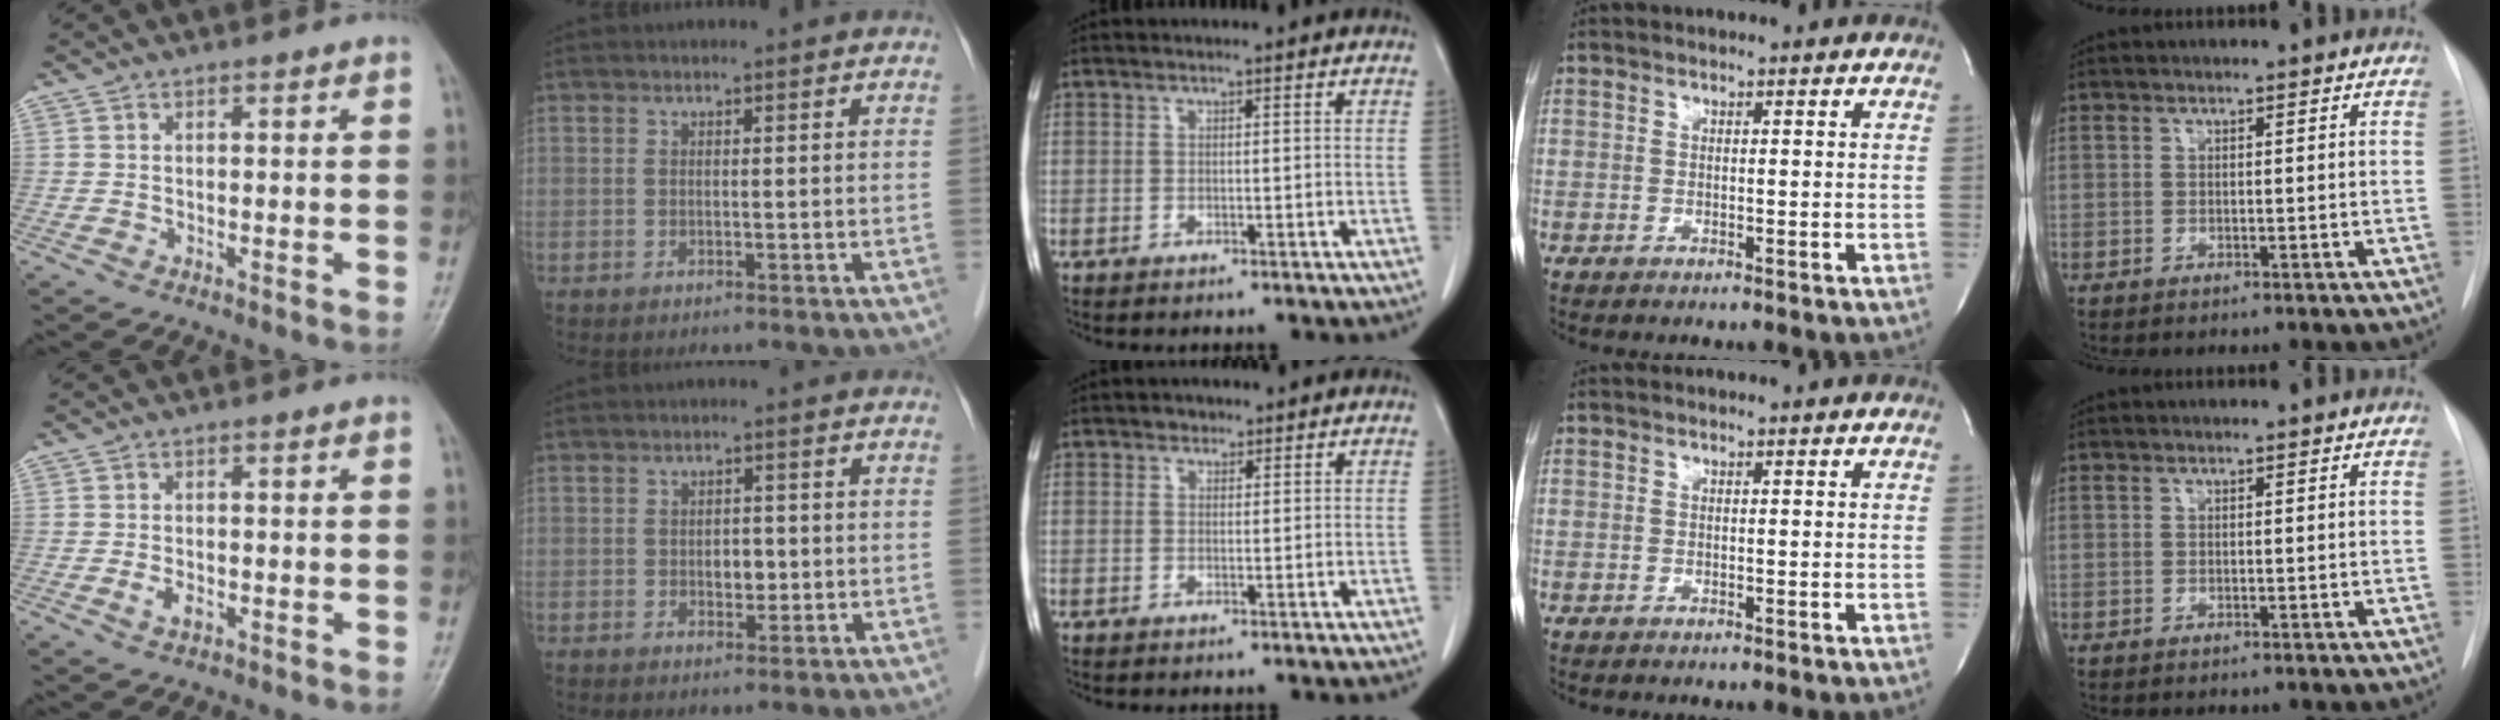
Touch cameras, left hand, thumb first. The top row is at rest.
{"thumb": {"total": 2.2, "force": [-0.7, 1.2, 1.7], "torque": [-0.032, 0.004, -0.012]}, "index": {"total": 2.3, "force": [-0.4, 1.6, 1.7], "torque": [-0.023, -0.002, -0.004]}, "middle": {"total": 1.2, "force": [0.8, 0.9, 0.2], "torque": [0.000, -0.002, 0.010]}}